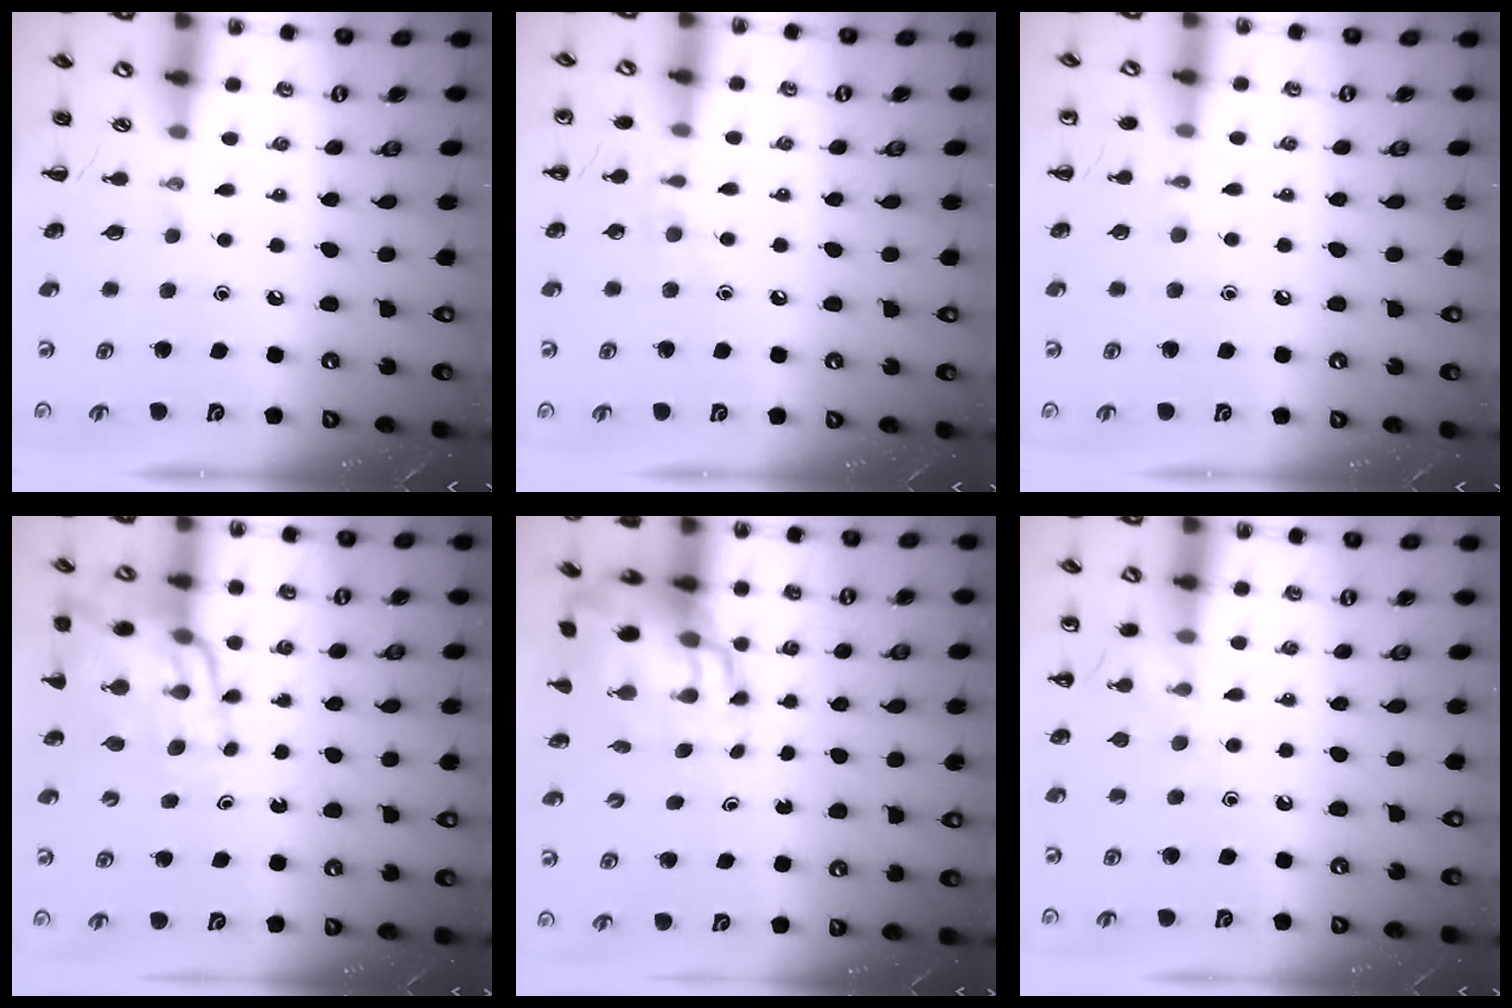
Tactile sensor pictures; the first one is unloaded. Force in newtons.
{"total": 7.0, "press": 6.8, "slide": 1.9}
{"total": 4.3, "press": 4.1, "slide": 1.3}
{"total": 15.5, "press": 14.9, "slide": 4.3}
{"total": 11.1, "press": 10.8, "slide": 2.9}
{"total": 6.6, "press": 6.3, "slide": 2.1}